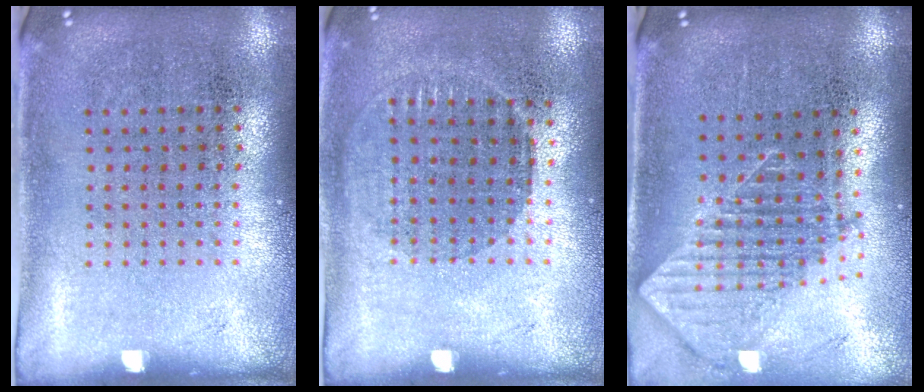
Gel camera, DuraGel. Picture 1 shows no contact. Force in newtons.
{"total": 0.9, "press": 0.8, "slide": 0.3}
{"total": 1.8, "press": 1.5, "slide": 1.1}